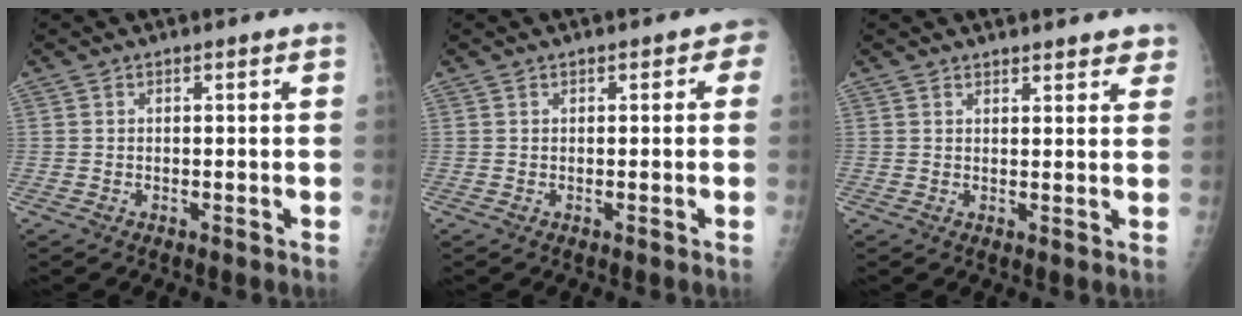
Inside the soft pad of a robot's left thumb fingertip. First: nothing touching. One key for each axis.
{"total": 1.6, "fx": 0.5, "fy": 1.2, "fz": 1.0, "tx": 0.006, "ty": 0.004, "tz": 0.002}
{"total": 4.4, "fx": 3.8, "fy": 1.5, "fz": 1.5, "tx": 0.010, "ty": -0.014, "tz": 0.043}